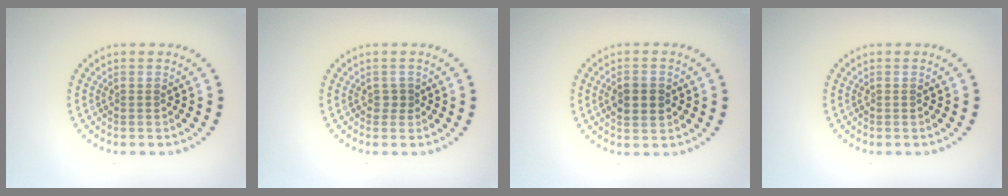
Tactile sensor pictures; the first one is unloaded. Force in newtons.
{"total": 0.6, "press": 0.6, "slide": 0.2}
{"total": 2.5, "press": 2.5, "slide": 0.2}
{"total": 0.0}